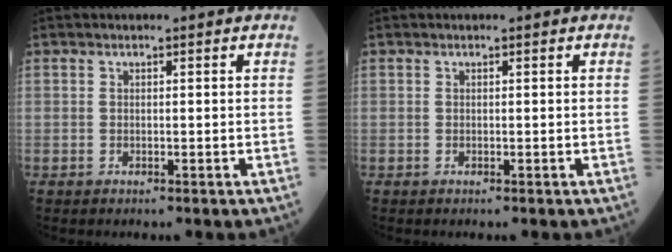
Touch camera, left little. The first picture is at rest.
{"total": 0.0}